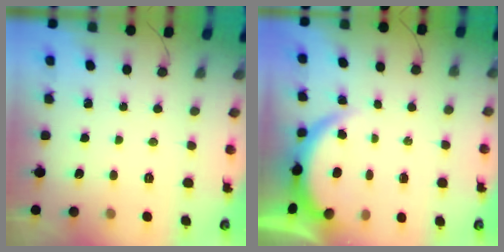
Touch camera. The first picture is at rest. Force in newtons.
{"total": 3.9, "press": 3.9, "slide": 0.2}